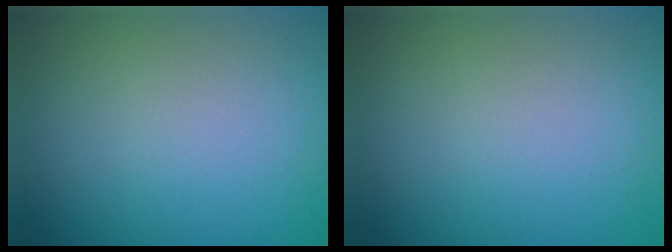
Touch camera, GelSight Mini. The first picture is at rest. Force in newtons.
{"total": 0.0}